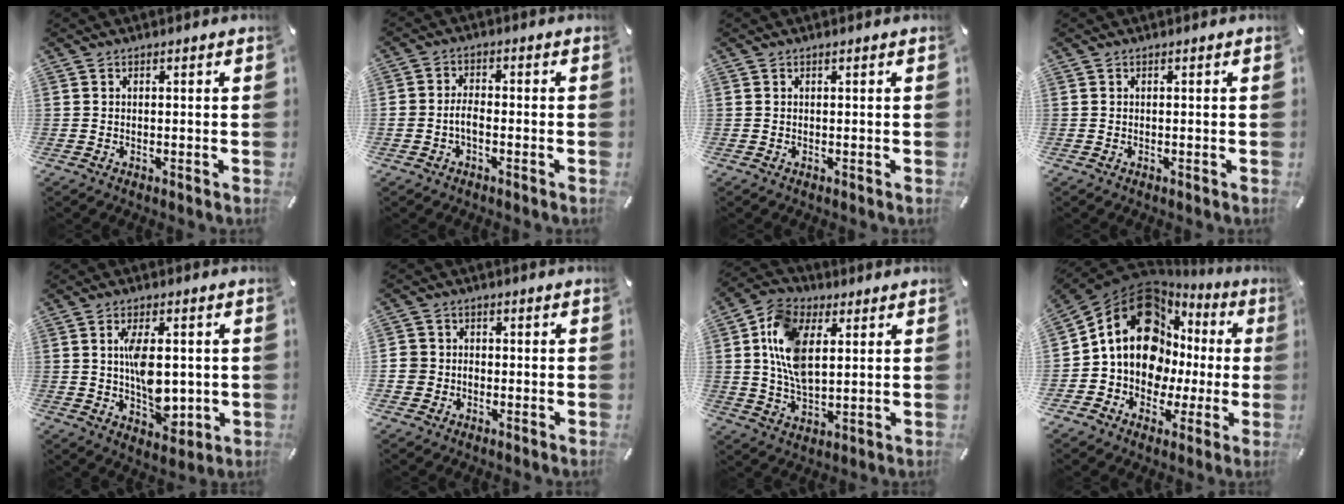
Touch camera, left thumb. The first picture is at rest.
{"total": 3.6, "force": [-1.4, 2.2, 2.5], "torque": [-0.051, 0.009, -0.027]}
{"total": 0.0}
{"total": 0.0}
{"total": 10.3, "force": [0.4, 6.0, 8.3], "torque": [-0.129, 0.001, 0.007]}
{"total": 4.7, "force": [-1.3, 4.4, 1.1], "torque": [-0.028, 0.013, -0.024]}
{"total": 13.3, "force": [3.2, 8.4, 9.8], "torque": [-0.232, 0.004, 0.058]}
{"total": 18.0, "force": [4.0, 14.2, 10.3], "torque": [-0.194, -0.029, 0.073]}